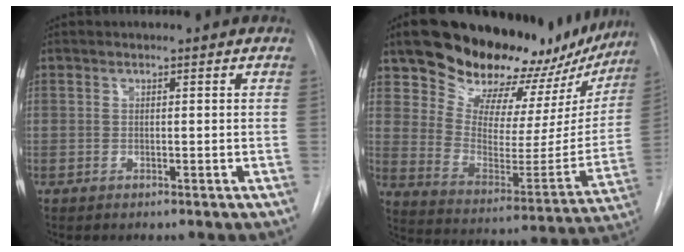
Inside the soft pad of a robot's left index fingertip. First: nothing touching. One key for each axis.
{"total": 27.6, "fx": 22.8, "fy": 10.8, "fz": 11.4, "tx": -0.172, "ty": -0.032, "tz": 0.307}